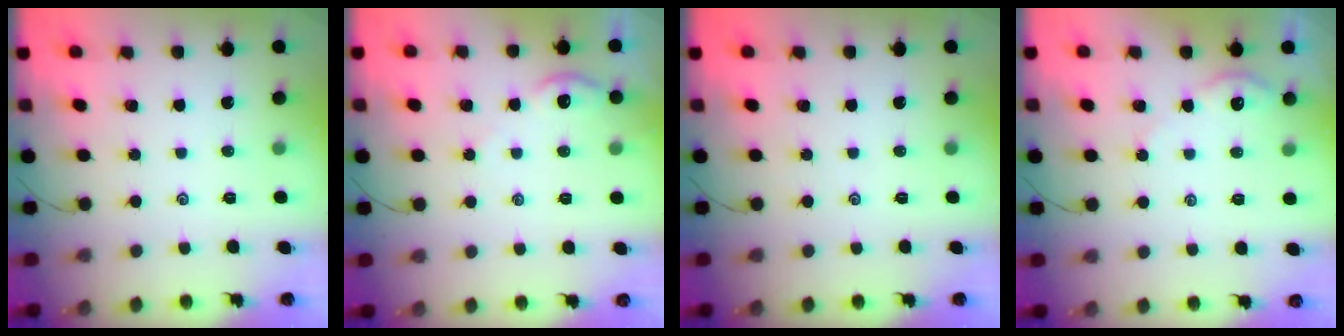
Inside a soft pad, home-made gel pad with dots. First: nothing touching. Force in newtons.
{"total": 2.2, "press": 2.2, "slide": 0.4}
{"total": 0.0}
{"total": 2.4, "press": 2.4, "slide": 0.3}